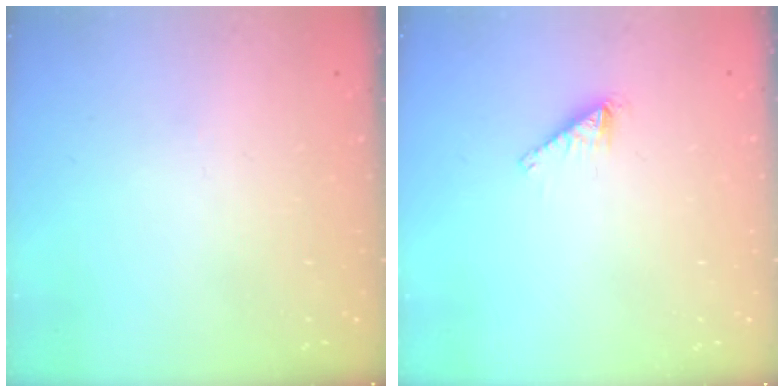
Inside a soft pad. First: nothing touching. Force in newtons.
{"total": 1.2, "press": 1.2, "slide": 0.1}